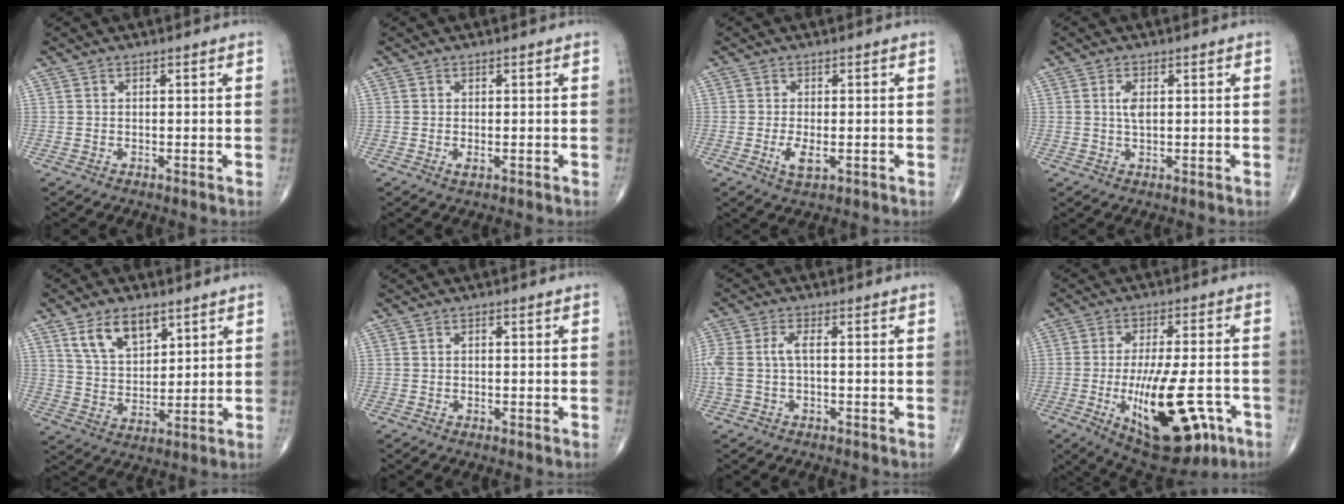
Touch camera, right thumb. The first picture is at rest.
{"total": 1.0, "force": [-0.3, 0.4, 0.9], "torque": [-0.012, -0.002, -0.005]}
{"total": 3.4, "force": [-1.0, 1.4, 3.0], "torque": [-0.058, -0.006, -0.018]}
{"total": 2.6, "force": [0.5, 1.2, 2.3], "torque": [-0.043, -0.002, 0.009]}
{"total": 9.8, "force": [5.6, 5.2, 6.1], "torque": [-0.090, -0.030, 0.110]}
{"total": 0.6, "force": [0.1, 0.2, 0.5], "torque": [-0.010, 0.005, 0.003]}
{"total": 5.2, "force": [0.1, 2.2, 4.7], "torque": [-0.135, 0.017, 0.001]}
{"total": 19.6, "force": [-6.6, 7.7, 16.7], "torque": [-0.261, 0.007, -0.085]}